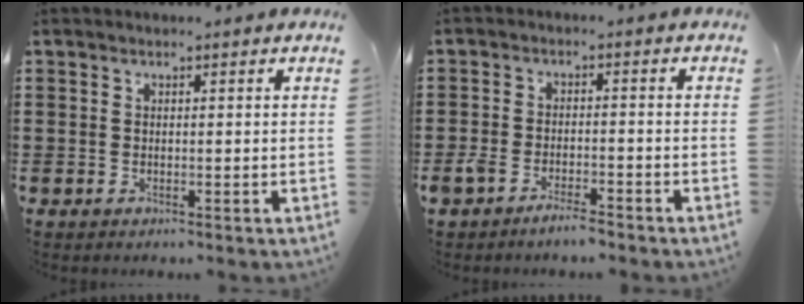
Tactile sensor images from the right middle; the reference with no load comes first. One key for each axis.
{"total": 3.2, "fx": -2.8, "fy": 0.8, "fz": 1.5, "tx": -0.033, "ty": 0.004, "tz": -0.057}